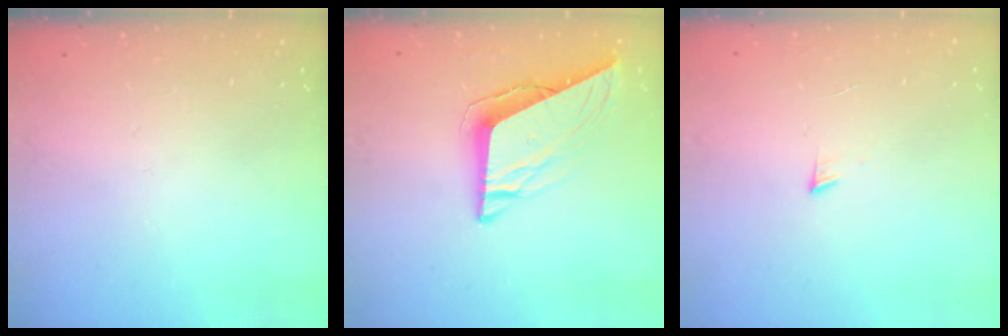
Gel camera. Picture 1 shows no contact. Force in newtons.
{"total": 9.8, "press": 9.7, "slide": 1.1}
{"total": 4.0, "press": 3.9, "slide": 0.4}